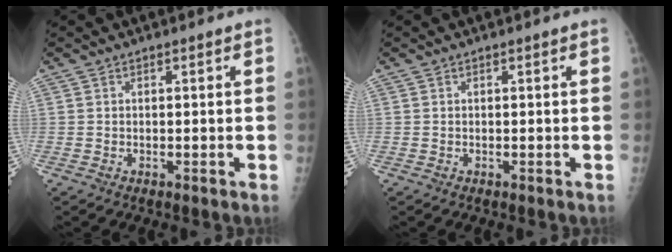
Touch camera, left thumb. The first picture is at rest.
{"total": 0.0}